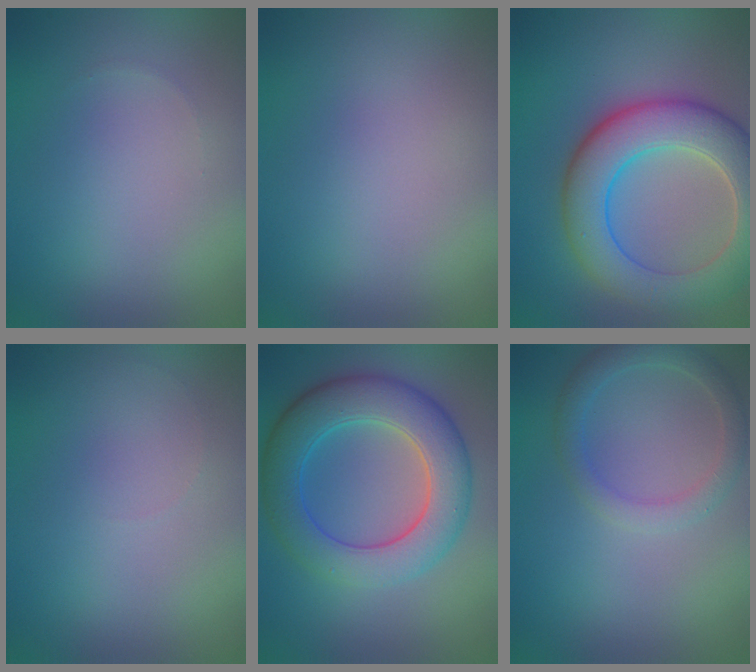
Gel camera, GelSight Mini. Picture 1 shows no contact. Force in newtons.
{"total": 0.0}
{"total": 8.4, "press": 8.3, "slide": 0.5}
{"total": 0.0}
{"total": 7.5, "press": 7.5, "slide": 0.2}
{"total": 2.3, "press": 2.3, "slide": 0.1}